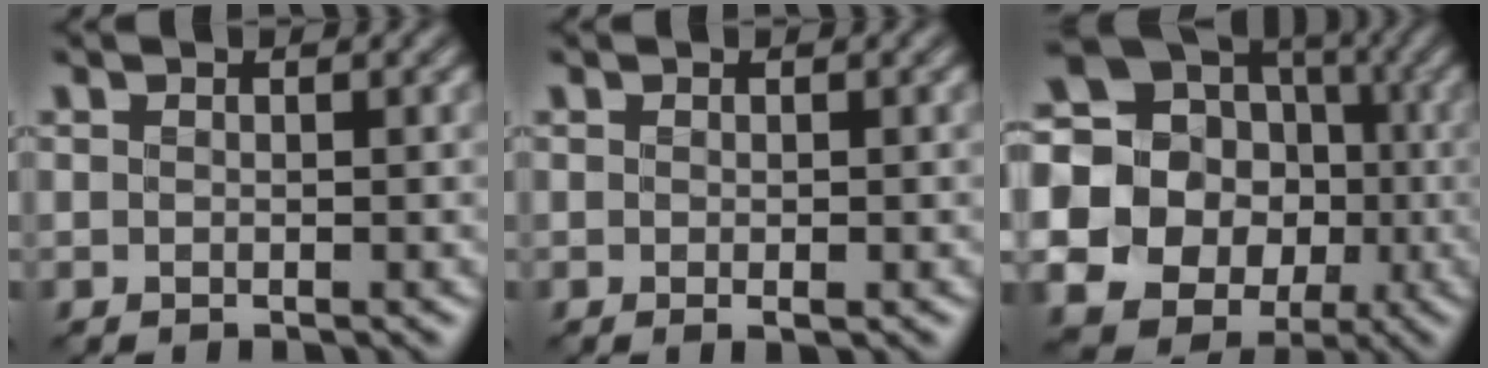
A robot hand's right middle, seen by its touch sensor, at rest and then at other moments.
{"total": 0.7, "force": [-0.1, 0.1, 0.7], "torque": [-0.011, -0.004, -0.002]}
{"total": 24.4, "force": [-3.0, 23.4, 6.4], "torque": [-0.172, -0.003, -0.089]}